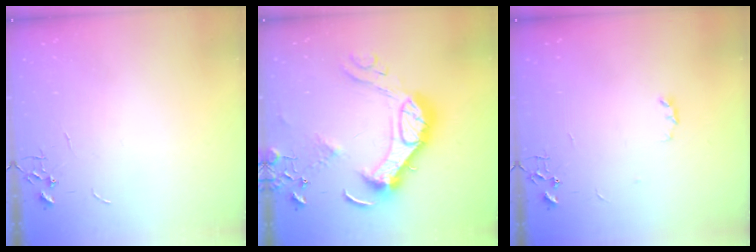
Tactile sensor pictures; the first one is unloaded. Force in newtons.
{"total": 18.9, "press": 18.8, "slide": 1.7}
{"total": 3.2, "press": 3.2, "slide": 0.6}